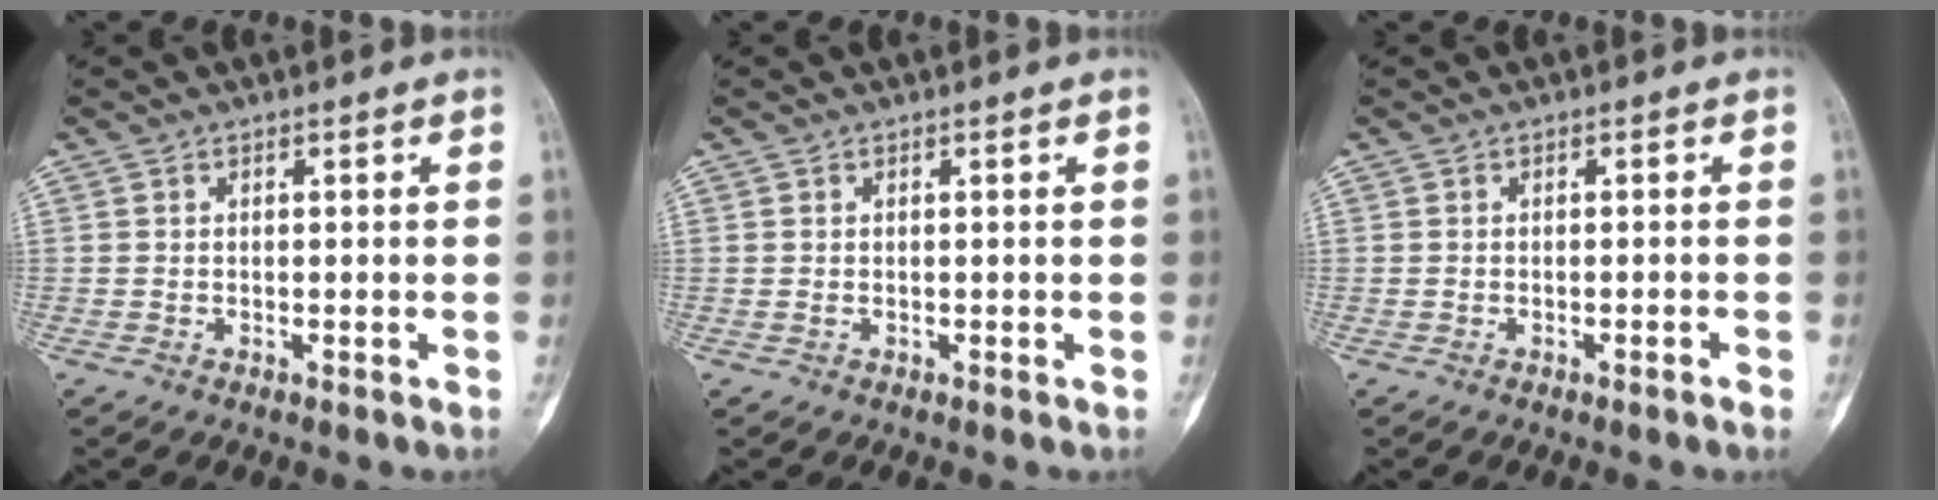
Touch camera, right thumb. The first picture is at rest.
{"total": 0.0}
{"total": 0.9, "force": [-0.6, 0.0, 0.6], "torque": [-0.020, 0.006, -0.008]}